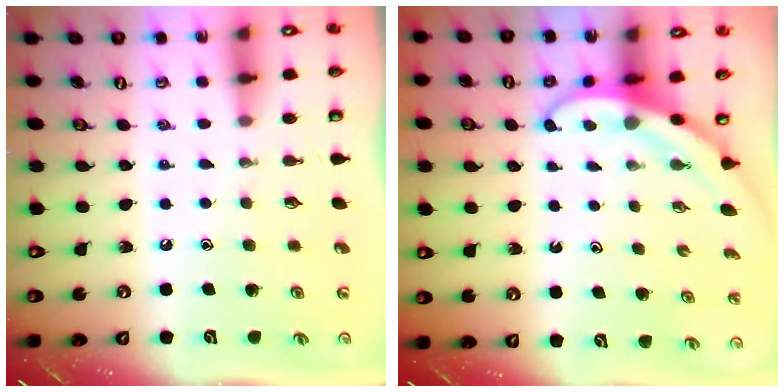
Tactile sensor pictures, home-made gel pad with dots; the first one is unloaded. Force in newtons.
{"total": 3.6, "press": 3.6, "slide": 0.1}